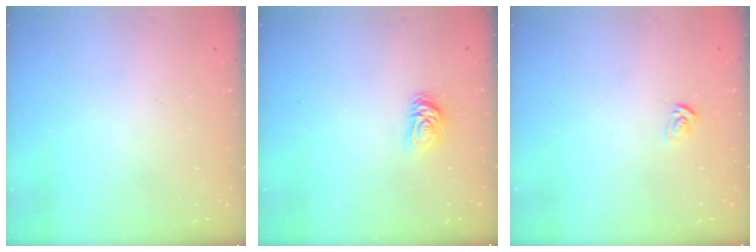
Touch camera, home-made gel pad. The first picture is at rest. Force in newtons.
{"total": 5.2, "press": 5.2, "slide": 0.7}
{"total": 3.6, "press": 3.6, "slide": 0.2}